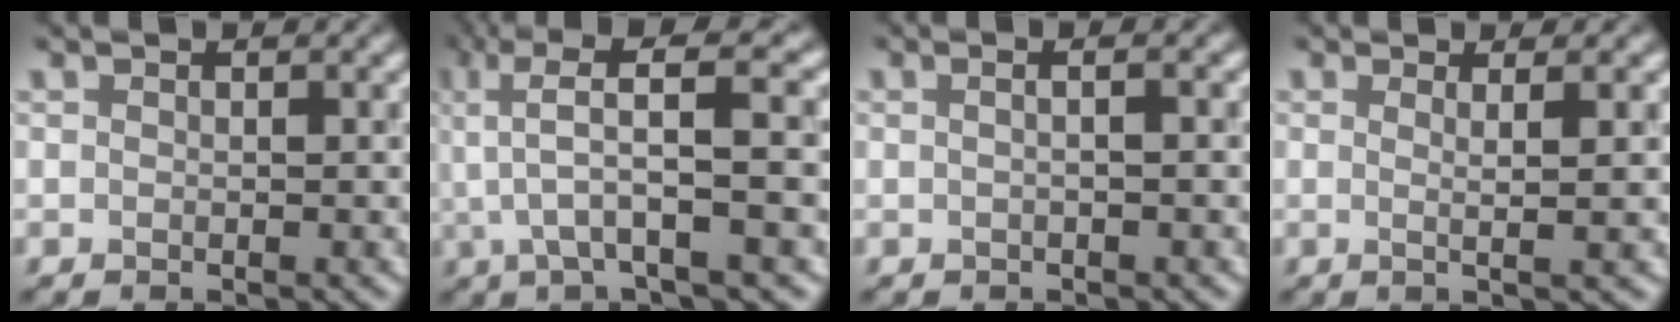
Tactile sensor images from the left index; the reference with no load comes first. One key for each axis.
{"total": 5.3, "fx": 0.6, "fy": -0.2, "fz": 5.2, "tx": -0.120, "ty": 0.004, "tz": 0.051}
{"total": 1.5, "fx": 0.0, "fy": 0.5, "fz": 1.4, "tx": -0.014, "ty": 0.006, "tz": 0.000}
{"total": 2.2, "fx": 0.3, "fy": -0.3, "fz": 2.2, "tx": -0.042, "ty": 0.001, "tz": 0.007}